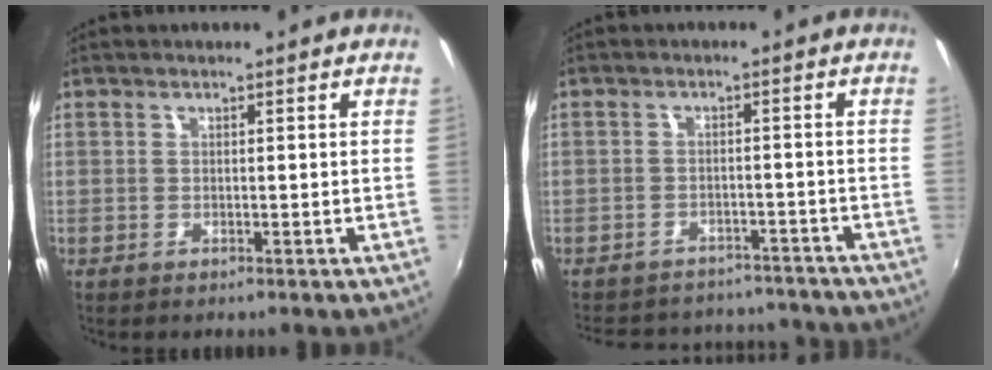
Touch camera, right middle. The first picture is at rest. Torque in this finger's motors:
{"motor_torque": [0.36, -0.61, -0.23, -0.13]}